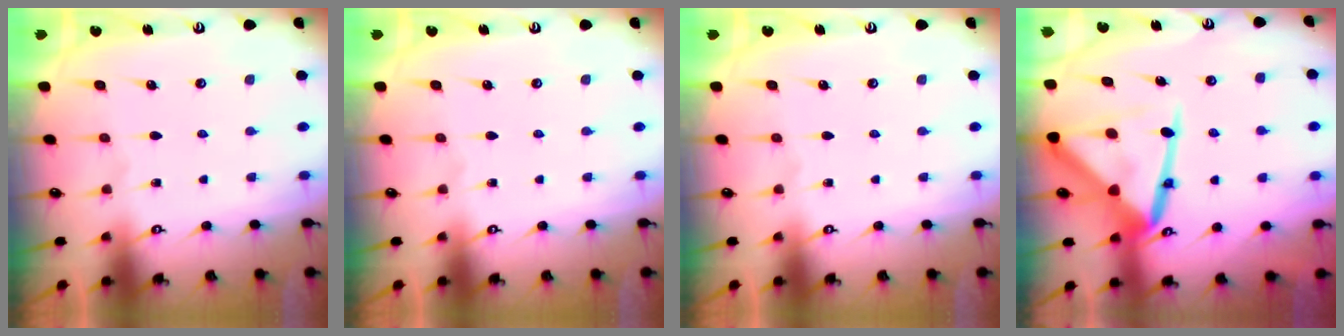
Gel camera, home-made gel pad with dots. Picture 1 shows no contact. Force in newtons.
{"total": 0.0}
{"total": 0.0}
{"total": 15.3, "press": 15.2, "slide": 1.4}